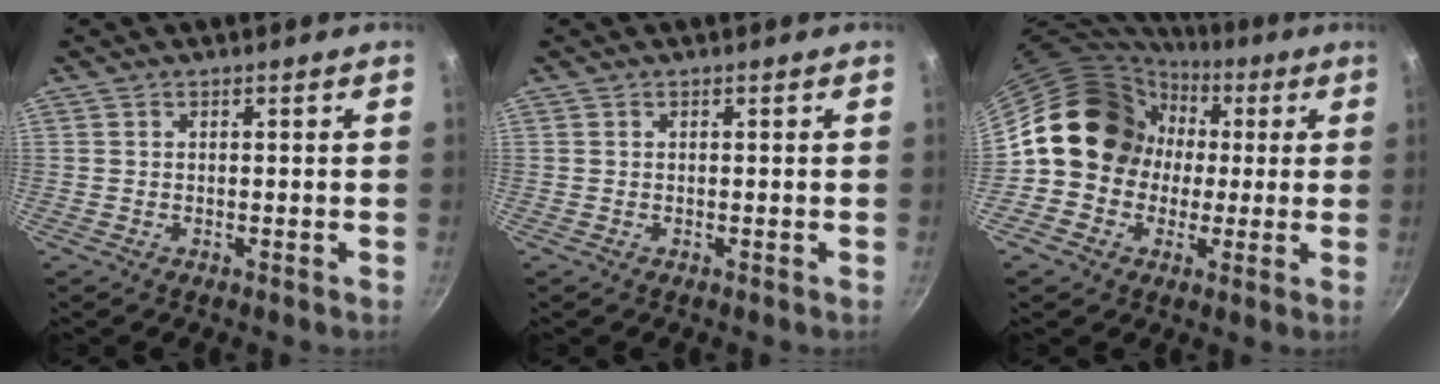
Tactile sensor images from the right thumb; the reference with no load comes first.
{"total": 0.0}
{"total": 15.7, "force": [1.4, 13.7, 7.6], "torque": [-0.085, 0.037, 0.012]}